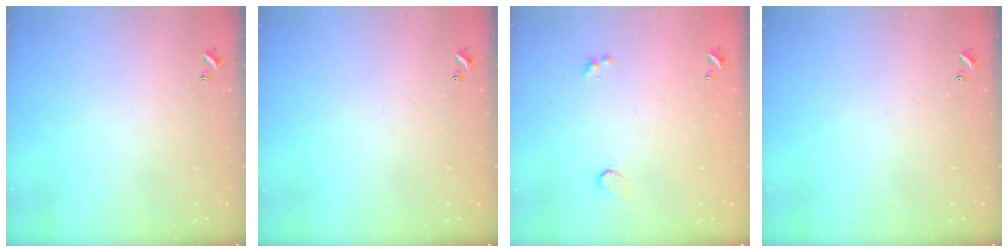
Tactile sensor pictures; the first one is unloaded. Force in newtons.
{"total": 0.0}
{"total": 1.1, "press": 0.7, "slide": 0.8}
{"total": 0.0}